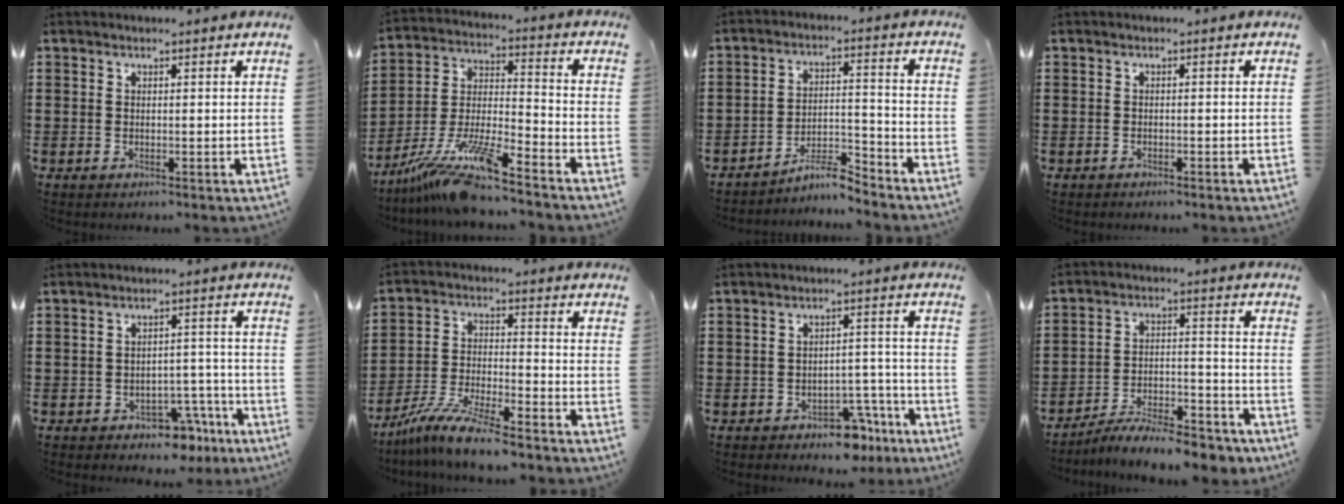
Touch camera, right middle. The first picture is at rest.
{"total": 12.4, "force": [-10.4, 0.4, 6.6], "torque": [-0.139, 0.004, -0.206]}
{"total": 5.7, "force": [-5.5, 0.4, 1.5], "torque": [-0.034, 0.003, -0.111]}
{"total": 0.6, "force": [-0.6, 0.2, 0.0], "torque": [-0.002, 0.001, -0.014]}
{"total": 4.6, "force": [-3.9, 1.9, 1.7], "torque": [-0.027, 0.017, -0.075]}
{"total": 9.0, "force": [-8.1, 0.2, 4.0], "torque": [-0.086, 0.002, -0.160]}
{"total": 5.4, "force": [-4.5, 2.1, 2.2], "torque": [-0.031, 0.019, -0.084]}
{"total": 8.1, "force": [-7.6, 1.1, 2.8], "torque": [-0.044, 0.016, -0.144]}